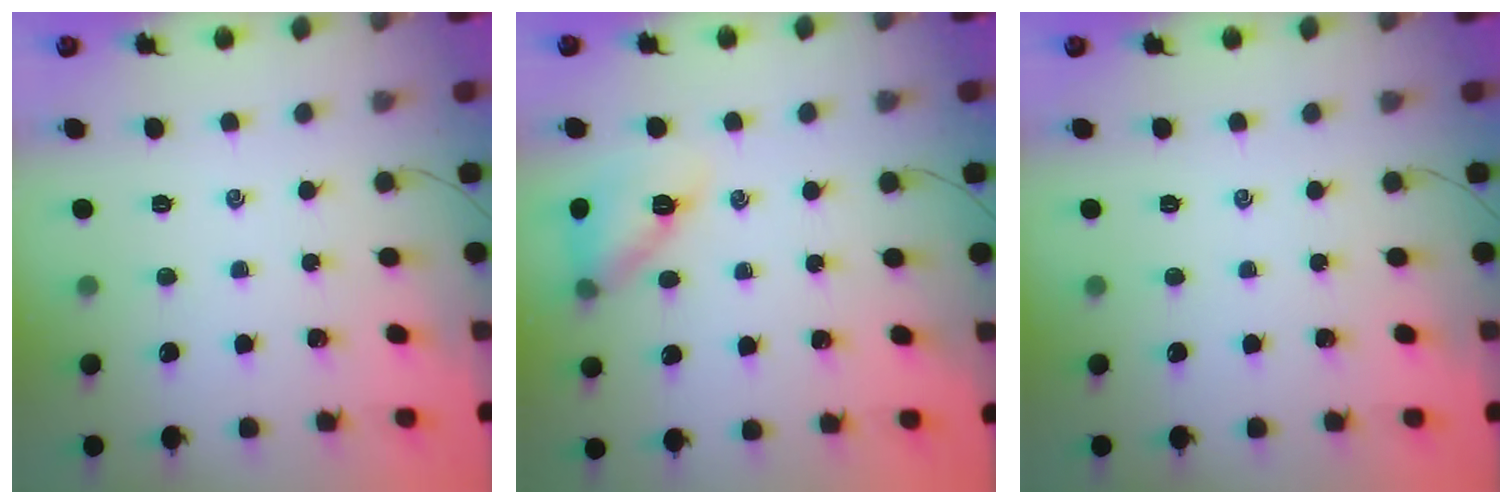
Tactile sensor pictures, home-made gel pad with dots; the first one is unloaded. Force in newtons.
{"total": 11.5, "press": 11.2, "slide": 2.7}
{"total": 0.0}